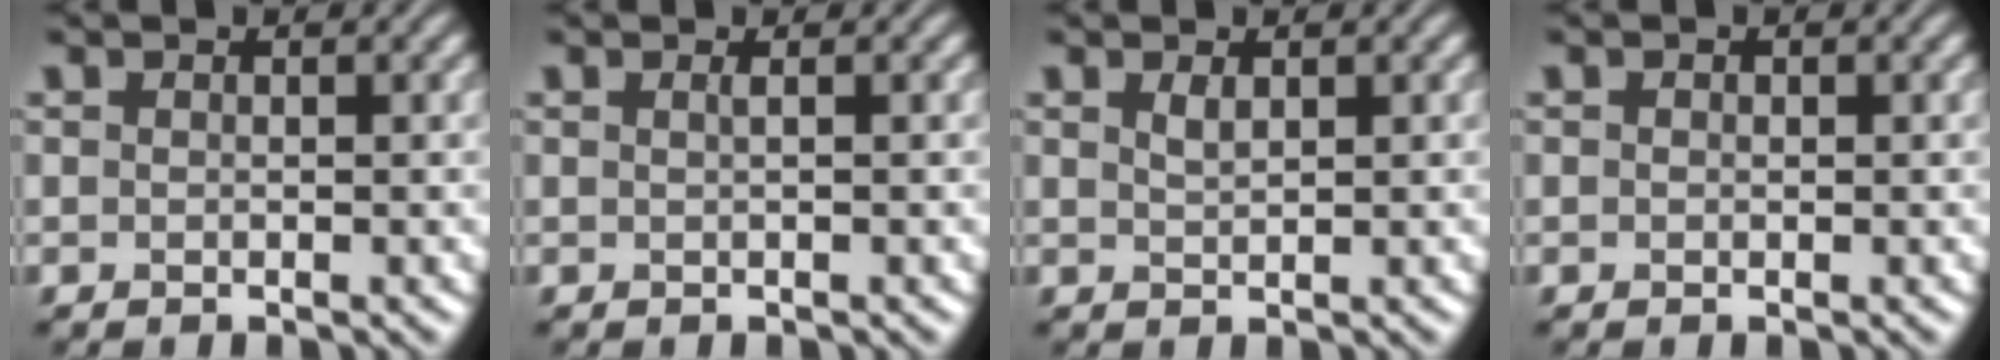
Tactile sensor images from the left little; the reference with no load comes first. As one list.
[{"total": 0.7, "force": [0.2, 0.3, 0.6], "torque": [-0.007, 0.002, -0.002]}, {"total": 0.9, "force": [0.6, 0.3, 0.7], "torque": [-0.017, 0.000, 0.013]}, {"total": 0.0}]